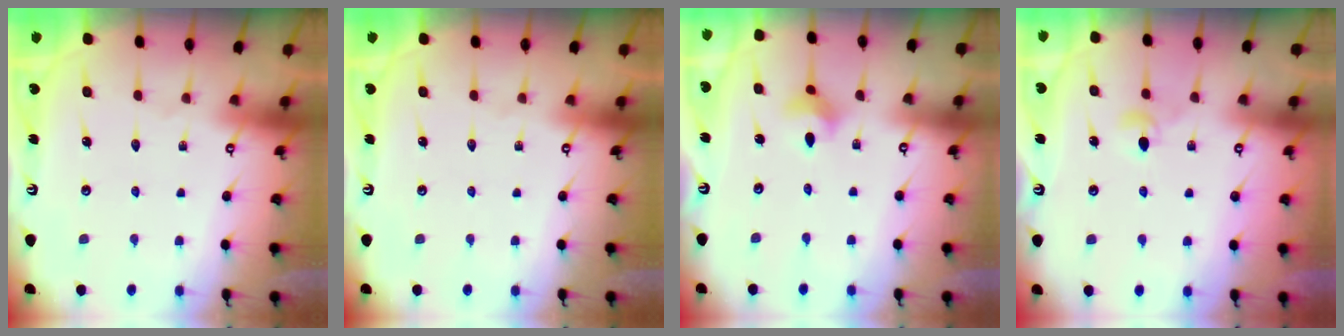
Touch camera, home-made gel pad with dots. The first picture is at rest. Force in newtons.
{"total": 0.0}
{"total": 4.6, "press": 4.5, "slide": 0.9}
{"total": 4.2, "press": 4.1, "slide": 1.0}